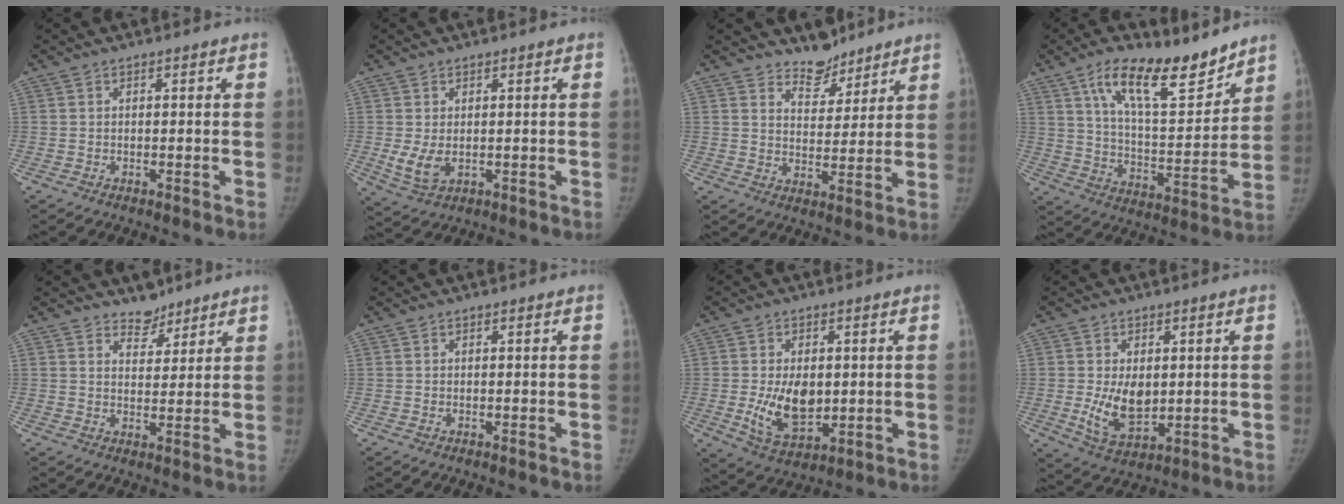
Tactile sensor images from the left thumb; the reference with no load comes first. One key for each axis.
{"total": 4.6, "fx": -0.2, "fy": 2.9, "fz": 3.6, "tx": -0.070, "ty": -0.011, "tz": 0.009}
{"total": 6.3, "fx": 5.5, "fy": 3.1, "fz": 0.8, "tx": 0.021, "ty": -0.047, "tz": 0.097}
{"total": 17.4, "fx": 12.0, "fy": 6.1, "fz": 10.9, "tx": -0.143, "ty": -0.076, "tz": 0.208}
{"total": 4.1, "fx": 3.5, "fy": 2.2, "fz": 0.4, "tx": 0.023, "ty": -0.027, "tz": 0.056}
{"total": 0.0}
{"total": 10.7, "fx": -0.3, "fy": 6.6, "fz": 8.4, "tx": -0.124, "ty": -0.015, "tz": 0.009}
{"total": 9.1, "fx": 0.2, "fy": 5.6, "fz": 7.1, "tx": -0.106, "ty": -0.017, "tz": 0.018}